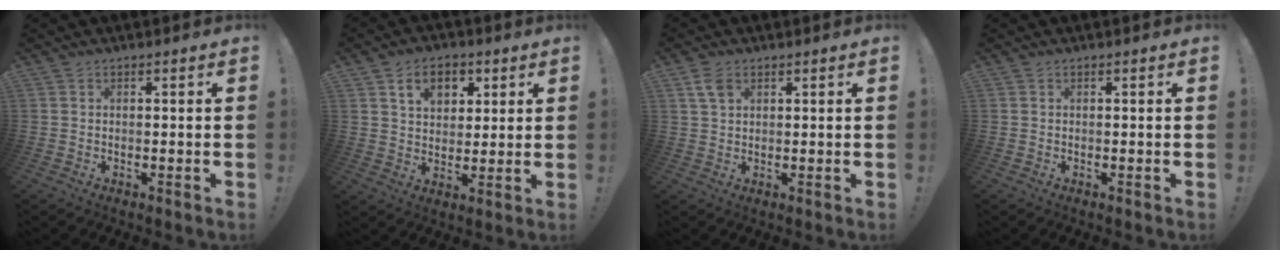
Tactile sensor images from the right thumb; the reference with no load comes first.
{"total": 9.4, "force": [4.3, 6.9, 4.7], "torque": [-0.066, -0.010, 0.081]}
{"total": 4.1, "force": [2.0, 2.5, 2.6], "torque": [-0.042, 0.000, 0.038]}
{"total": 0.0}